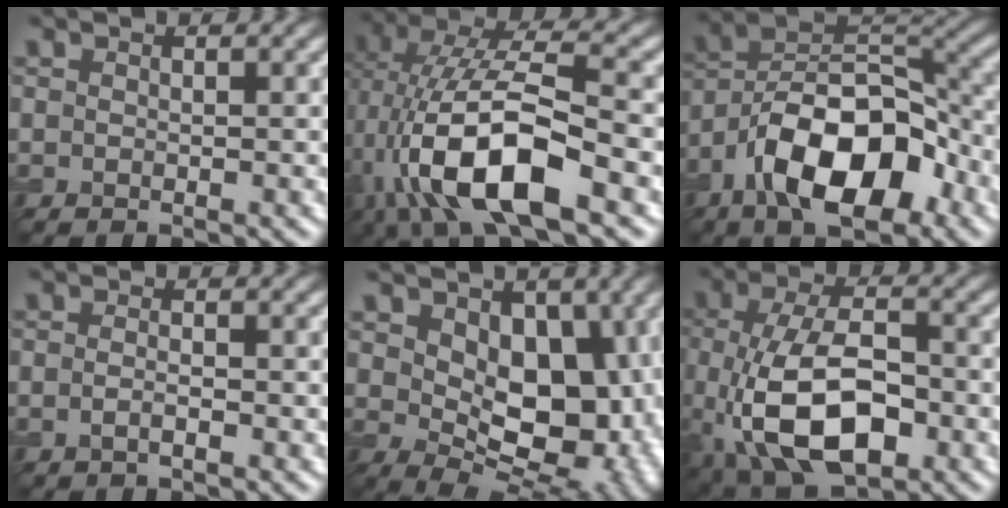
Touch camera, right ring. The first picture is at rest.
{"total": 11.8, "force": [-3.1, 4.5, 10.4], "torque": [-0.198, 0.009, -0.064]}
{"total": 12.4, "force": [-6.3, 5.8, 8.9], "torque": [-0.146, 0.008, -0.118]}
{"total": 0.9, "force": [-0.7, 0.1, 0.7], "torque": [-0.012, -0.006, -0.014]}
{"total": 11.0, "force": [1.4, 7.1, 8.2], "torque": [-0.107, -0.020, 0.027]}
{"total": 10.5, "force": [-3.4, 5.5, 8.2], "torque": [-0.163, -0.011, -0.065]}